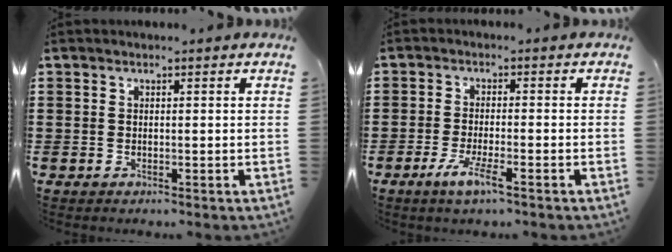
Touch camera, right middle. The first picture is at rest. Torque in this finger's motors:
{"motor_torque": [1.52, 0.62, 0.19, 0.09]}